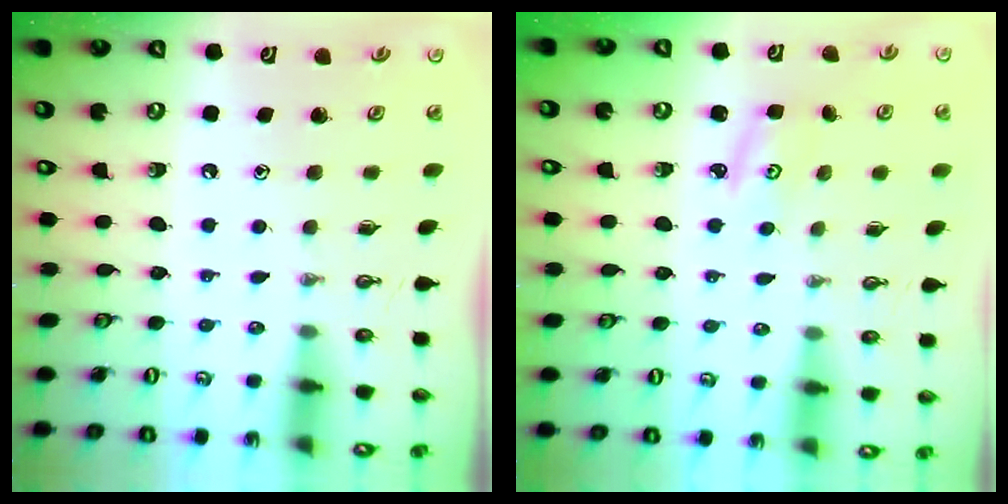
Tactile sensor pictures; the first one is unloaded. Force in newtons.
{"total": 2.9, "press": 2.8, "slide": 0.4}